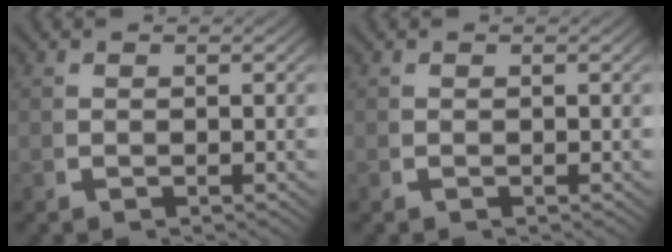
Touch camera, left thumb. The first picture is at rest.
{"total": 0.0}